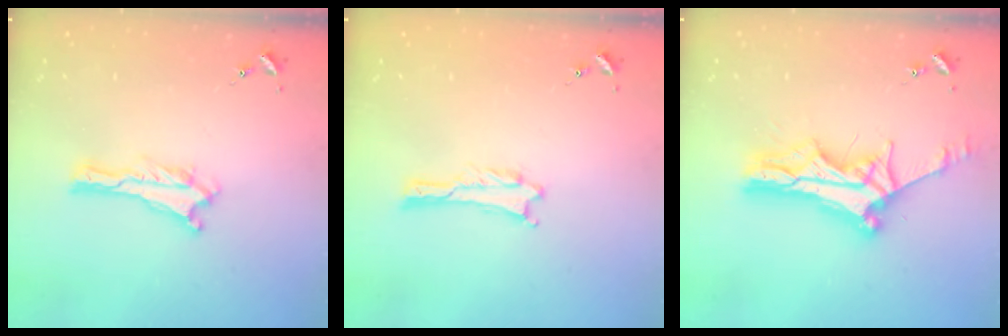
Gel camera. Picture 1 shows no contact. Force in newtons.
{"total": 0.6, "press": 0.6, "slide": 0.1}
{"total": 10.9, "press": 10.8, "slide": 0.9}